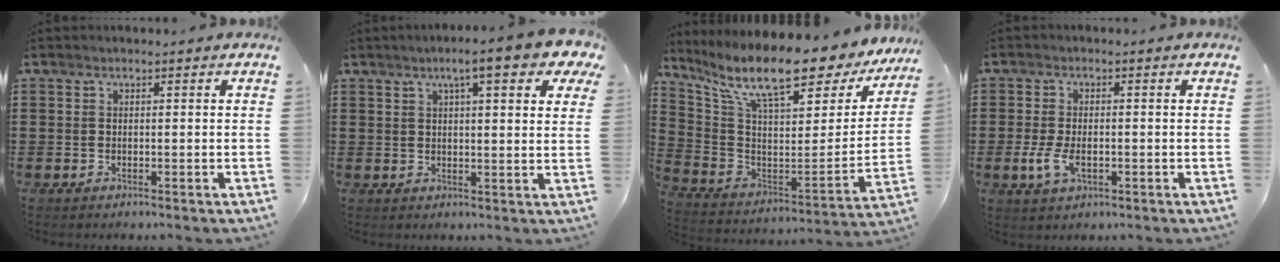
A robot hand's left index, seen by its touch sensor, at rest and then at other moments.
{"total": 7.4, "force": [4.7, 0.7, 5.7], "torque": [-0.098, -0.006, 0.074]}
{"total": 14.0, "force": [10.4, 2.7, 9.0], "torque": [-0.187, -0.074, 0.171]}
{"total": 4.2, "force": [-1.0, 2.1, 3.5], "torque": [-0.082, -0.005, -0.022]}